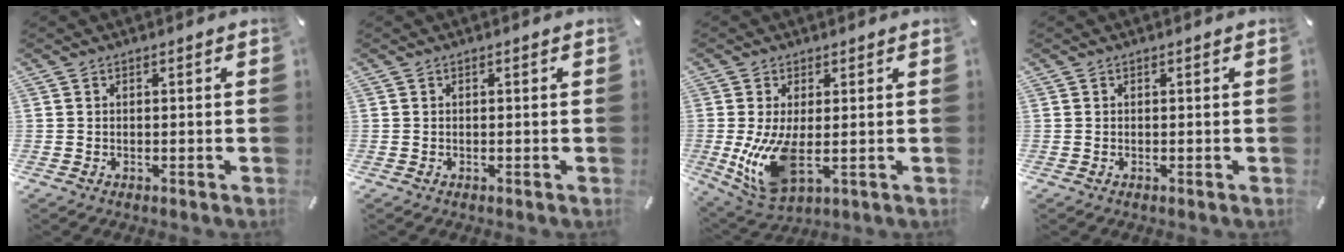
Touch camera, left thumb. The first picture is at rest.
{"total": 0.0}
{"total": 12.2, "force": [0.0, 6.1, 10.5], "torque": [-0.218, -0.027, 0.006]}
{"total": 0.0}